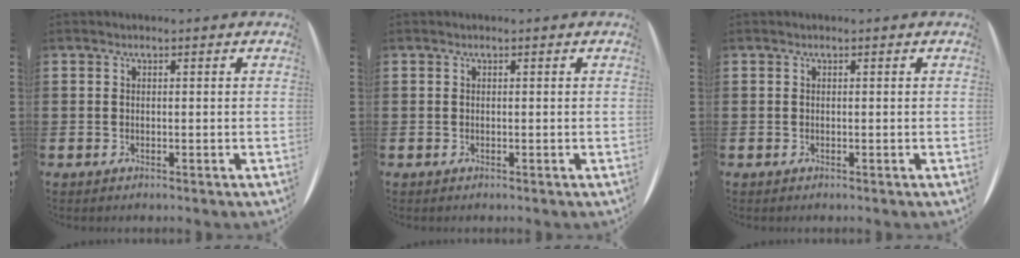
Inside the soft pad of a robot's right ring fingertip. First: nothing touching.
{"total": 0.0}
{"total": 0.0}